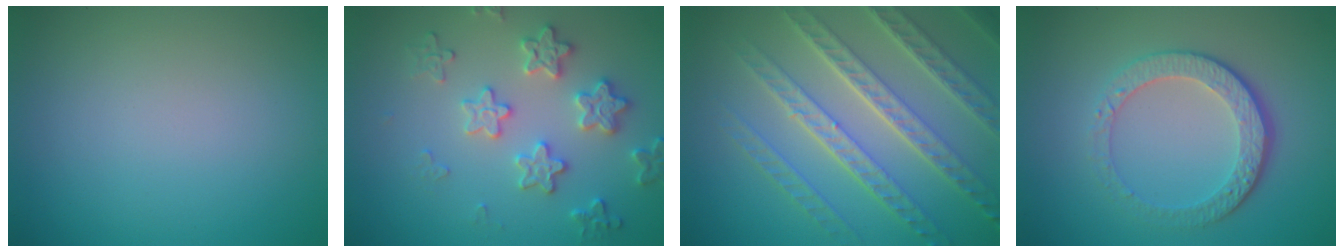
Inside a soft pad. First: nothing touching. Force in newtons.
{"total": 3.6, "press": 3.6, "slide": 0.7}
{"total": 7.6, "press": 5.5, "slide": 5.2}
{"total": 4.6, "press": 3.4, "slide": 3.2}